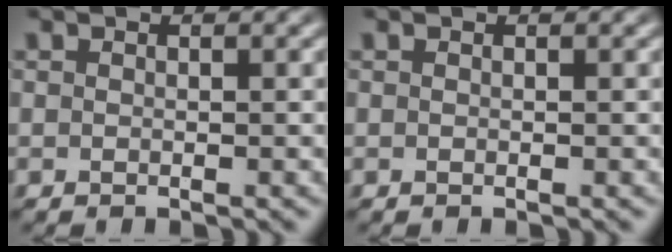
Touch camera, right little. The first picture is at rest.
{"total": 0.0}